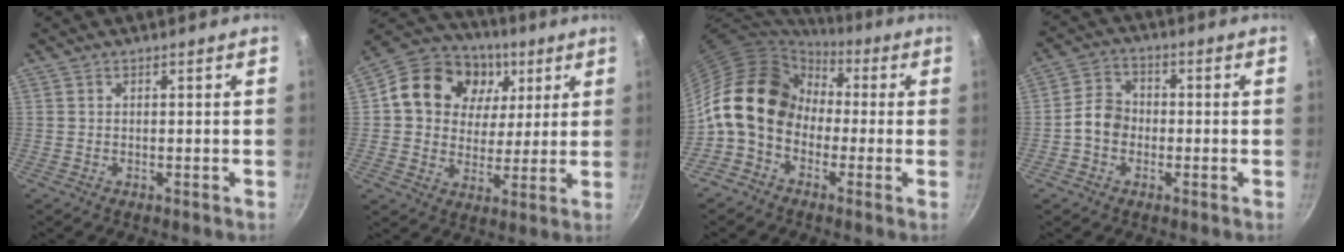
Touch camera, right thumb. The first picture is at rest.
{"total": 18.8, "force": [5.8, 15.0, 9.8], "torque": [-0.141, 0.001, 0.086]}
{"total": 15.9, "force": [0.3, 12.4, 9.9], "torque": [-0.144, 0.040, -0.015]}
{"total": 6.1, "force": [-1.3, 5.0, 3.2], "torque": [-0.029, 0.025, -0.035]}